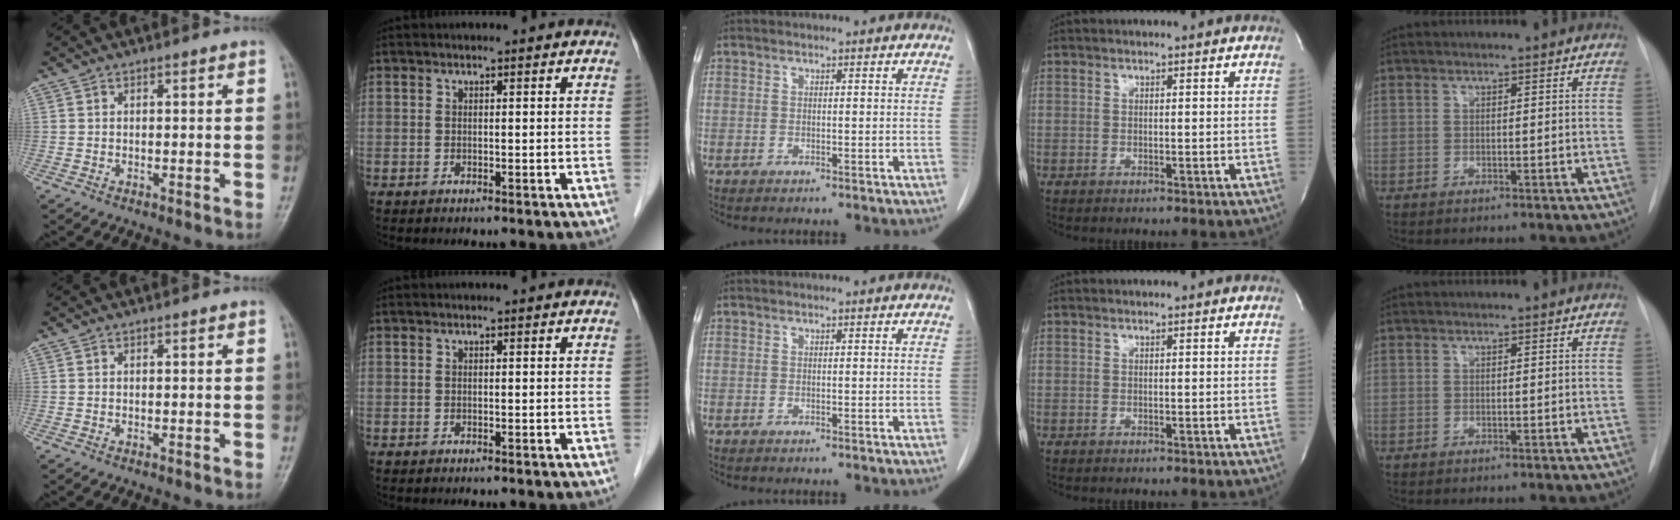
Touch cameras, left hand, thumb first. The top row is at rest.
{}